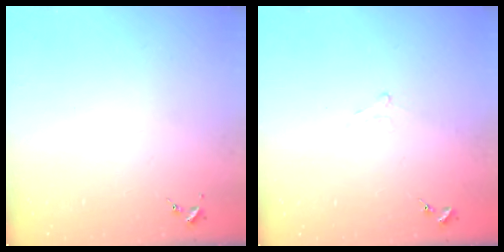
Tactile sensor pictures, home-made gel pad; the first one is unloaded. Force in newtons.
{"total": 3.9, "press": 3.6, "slide": 1.4}